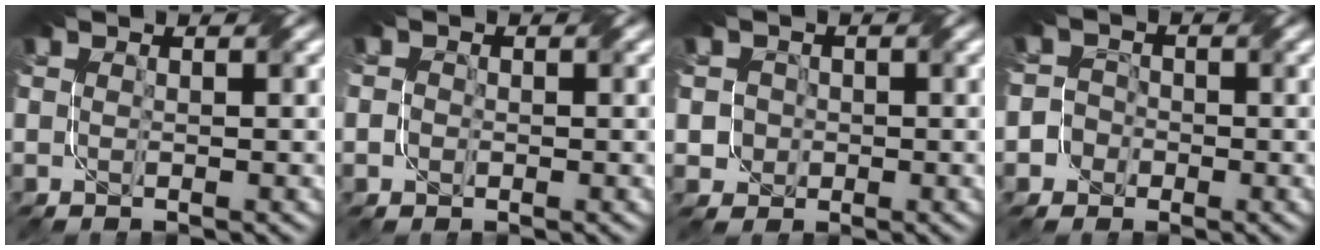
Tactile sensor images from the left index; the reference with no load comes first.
{"total": 1.1, "force": [-0.3, 1.0, 0.5], "torque": [-0.001, 0.004, -0.015]}
{"total": 2.6, "force": [-0.4, 2.4, 0.7], "torque": [-0.005, 0.013, -0.010]}
{"total": 3.9, "force": [-2.2, 3.2, 0.2], "torque": [0.019, 0.009, -0.060]}